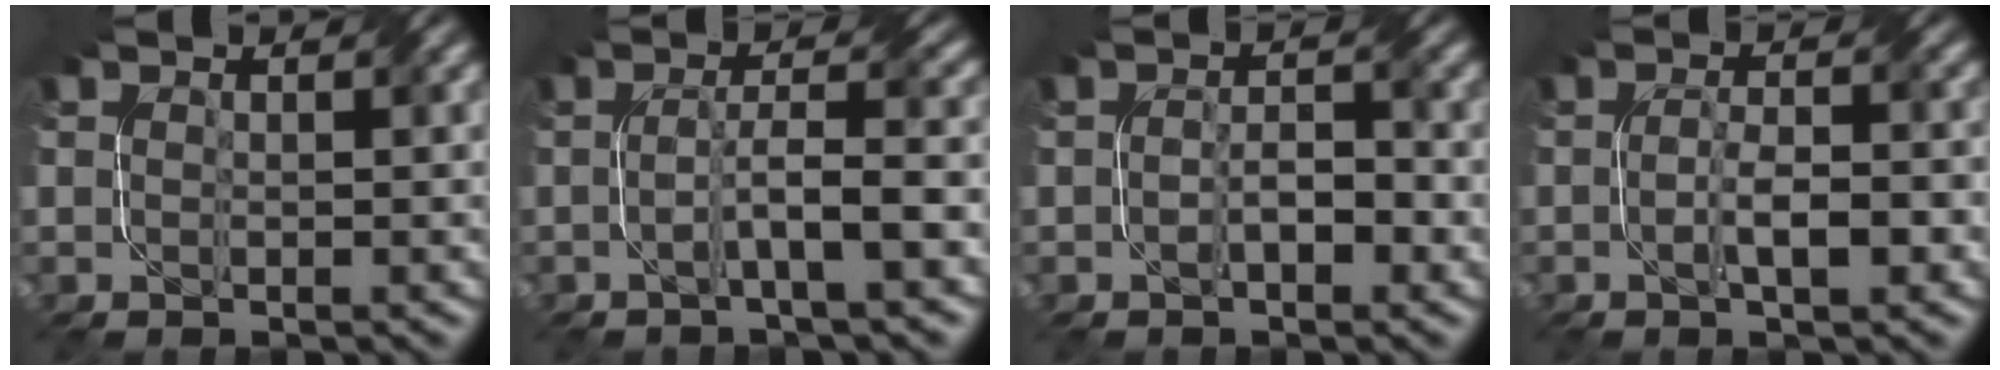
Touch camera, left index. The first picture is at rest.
{"total": 4.0, "force": [-1.4, 0.3, 3.8], "torque": [-0.067, 0.013, -0.030]}
{"total": 2.3, "force": [-1.0, 1.0, 1.8], "torque": [-0.032, 0.004, -0.018]}
{"total": 3.6, "force": [-1.0, 0.9, 3.3], "torque": [-0.061, 0.001, -0.018]}